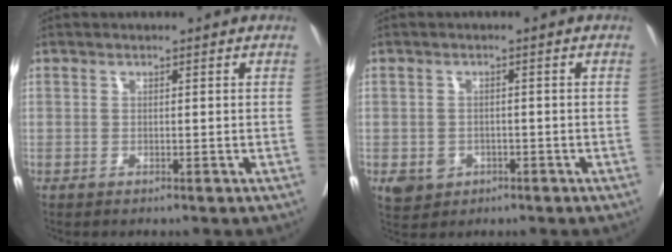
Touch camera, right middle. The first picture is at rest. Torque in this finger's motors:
{"motor_torque": [0.50, -0.45, 0.02, 0.00]}